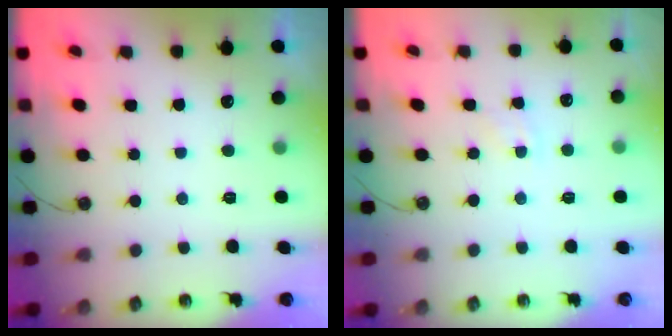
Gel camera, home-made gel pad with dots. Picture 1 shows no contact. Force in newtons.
{"total": 3.9, "press": 3.9, "slide": 0.5}